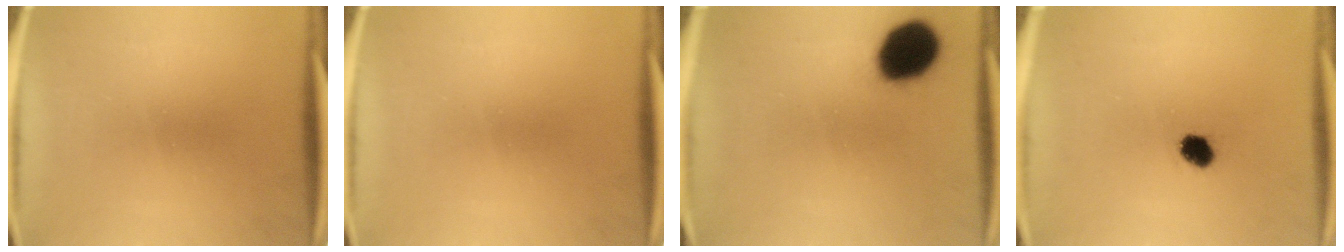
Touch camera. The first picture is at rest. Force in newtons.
{"total": 0.0}
{"total": 15.0}
{"total": 2.6}